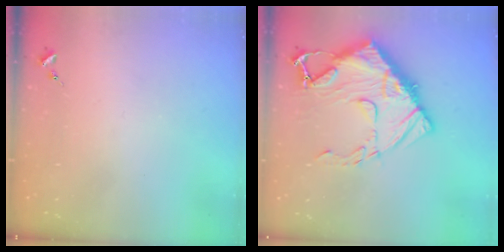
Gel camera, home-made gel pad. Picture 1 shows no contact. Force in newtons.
{"total": 18.3, "press": 18.2, "slide": 2.1}